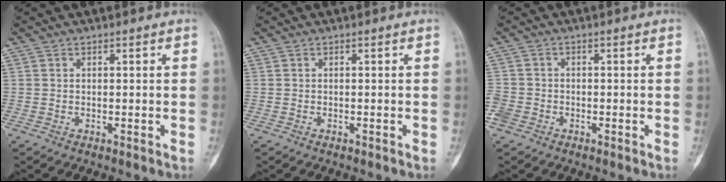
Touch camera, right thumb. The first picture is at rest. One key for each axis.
{"total": 0.0}
{"total": 3.9, "fx": -2.0, "fy": 3.1, "fz": 1.2, "tx": -0.019, "ty": 0.014, "tz": -0.041}